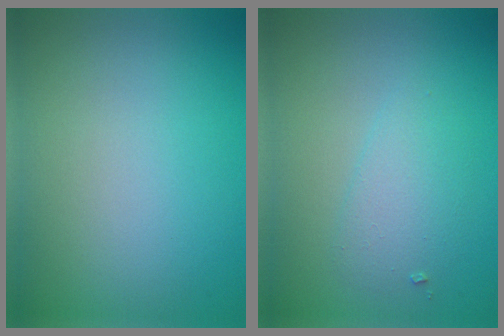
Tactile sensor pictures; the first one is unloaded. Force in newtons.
{"total": 2.2, "press": 2.2, "slide": 0.1}